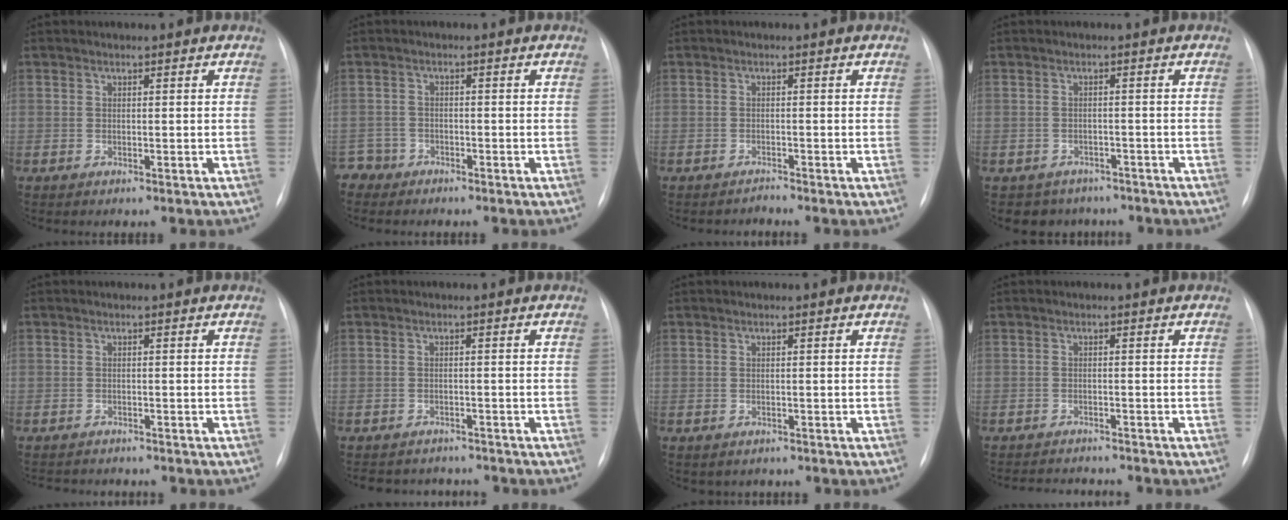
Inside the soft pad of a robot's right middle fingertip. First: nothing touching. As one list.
[{"total": 2.6, "force": [-2.1, 1.2, -0.9], "torque": [0.014, 0.003, -0.044]}, {"total": 0.9, "force": [-0.8, -0.2, -0.3], "torque": [0.005, -0.007, -0.011]}, {"total": 4.9, "force": [-3.9, 3.0, -0.1], "torque": [0.003, 0.016, -0.049]}, {"total": 4.3, "force": [-3.9, 1.5, 0.8], "torque": [-0.006, -0.004, -0.055]}, {"total": 7.0, "force": [-6.5, 2.3, 0.9], "torque": [-0.012, 0.008, -0.081]}, {"total": 1.1, "force": [-0.8, 0.7, 0.0], "torque": [-0.004, 0.001, -0.009]}, {"total": 5.0, "force": [-4.9, 0.3, 0.8], "torque": [-0.008, -0.005, -0.072]}]